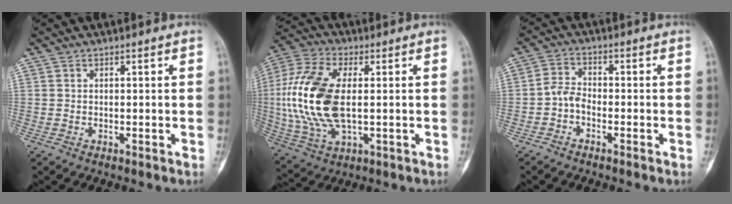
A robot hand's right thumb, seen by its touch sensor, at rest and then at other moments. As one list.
[{"total": 18.9, "force": [0.4, 9.9, 16.2], "torque": [-0.360, 0.000, 0.010]}, {"total": 3.6, "force": [-1.8, 2.0, 2.4], "torque": [-0.042, 0.022, -0.044]}]